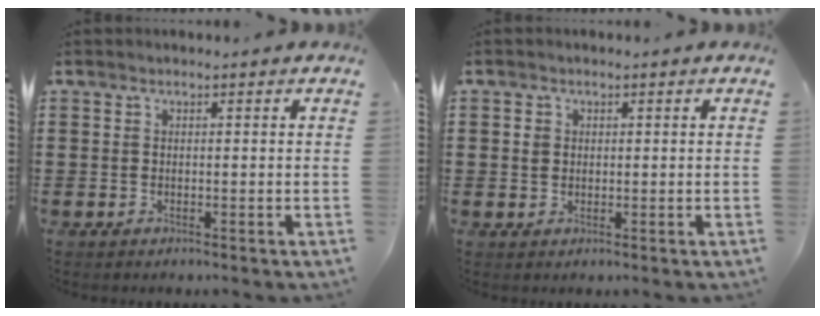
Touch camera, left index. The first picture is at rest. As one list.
[{"total": 1.4, "force": [0.3, 1.3, 0.2], "torque": [-0.008, 0.008, 0.006]}]